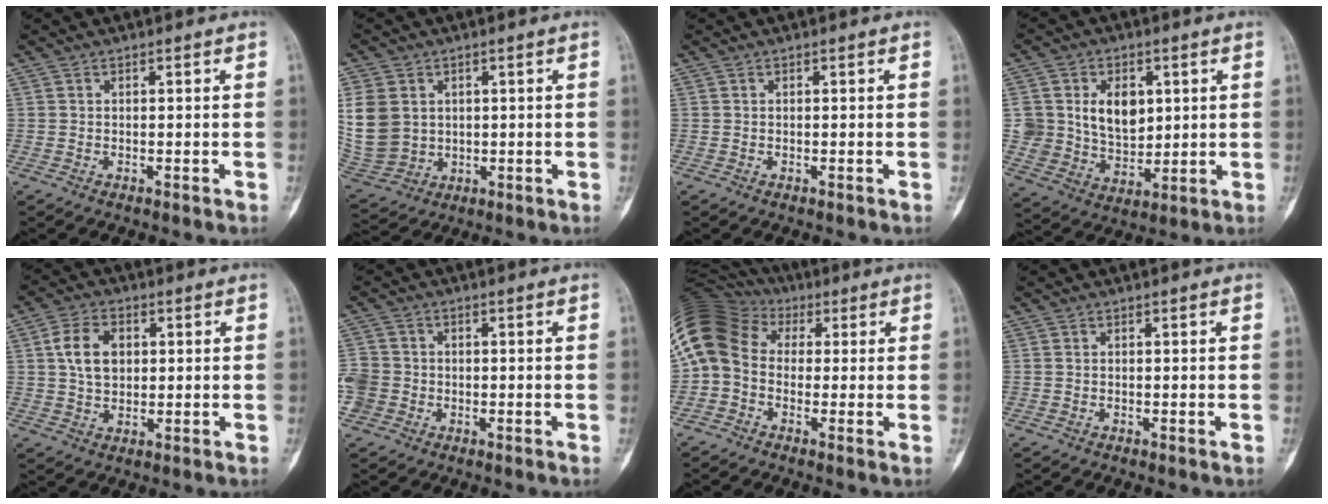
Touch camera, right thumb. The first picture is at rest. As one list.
[{"total": 10.9, "force": [2.2, 8.9, 5.9], "torque": [-0.111, -0.003, 0.062]}, {"total": 0.0}, {"total": 11.5, "force": [3.0, 8.6, 7.0], "torque": [-0.076, -0.020, 0.066]}, {"total": 7.7, "force": [1.6, 5.3, 5.4], "torque": [-0.082, 0.001, 0.025]}, {"total": 6.2, "force": [-1.5, 5.6, 2.1], "torque": [-0.042, 0.013, -0.028]}, {"total": 14.5, "force": [1.5, 11.7, 8.5], "torque": [-0.165, 0.048, 0.015]}, {"total": 0.0}]